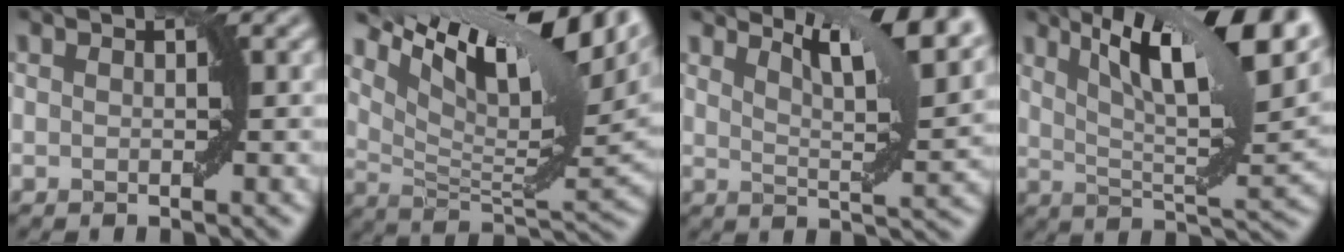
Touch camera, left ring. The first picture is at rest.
{"total": 14.5, "force": [8.3, 4.6, 11.0], "torque": [-0.190, 0.019, 0.152]}
{"total": 8.5, "force": [6.2, 1.7, 5.6], "torque": [-0.077, 0.013, 0.089]}
{"total": 13.0, "force": [7.2, 3.2, 10.3], "torque": [-0.151, 0.017, 0.116]}